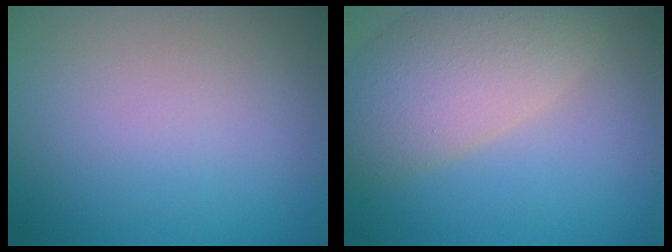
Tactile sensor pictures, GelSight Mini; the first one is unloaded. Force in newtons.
{"total": 7.5, "press": 7.5, "slide": 0.5}